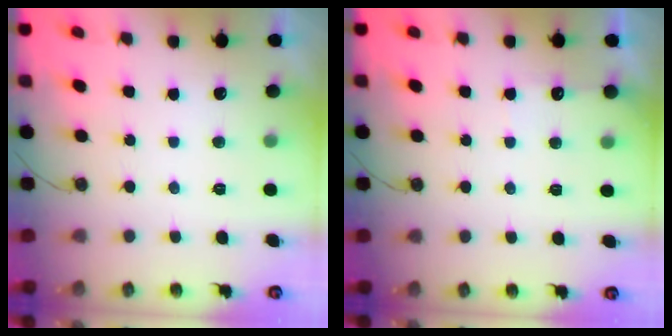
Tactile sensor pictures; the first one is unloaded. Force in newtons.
{"total": 3.8, "press": 3.8, "slide": 0.4}